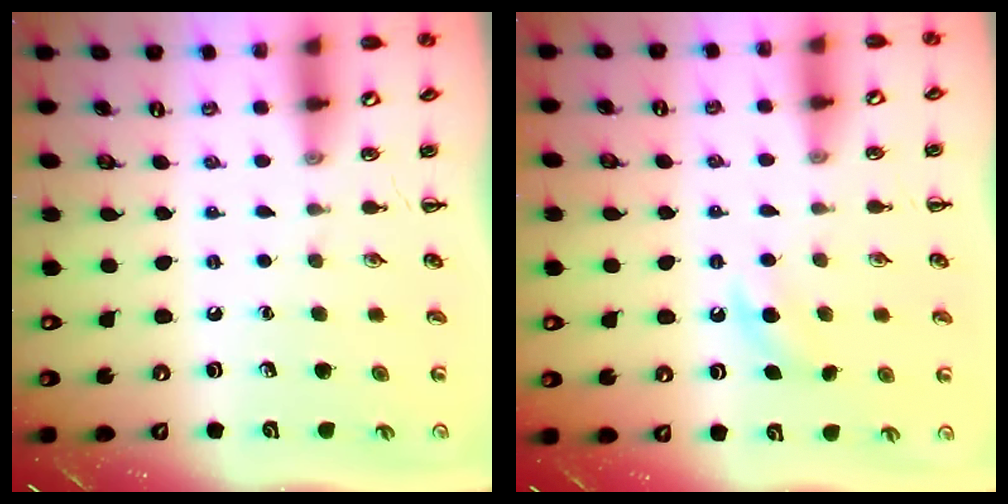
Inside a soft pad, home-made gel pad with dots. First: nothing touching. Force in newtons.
{"total": 6.1, "press": 5.8, "slide": 1.8}